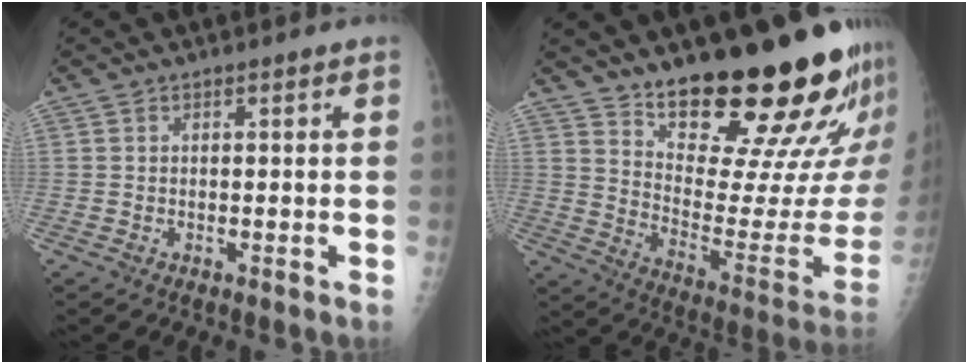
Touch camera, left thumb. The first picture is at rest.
{"total": 26.8, "force": [20.0, 6.9, 16.4], "torque": [-0.204, -0.148, 0.287]}